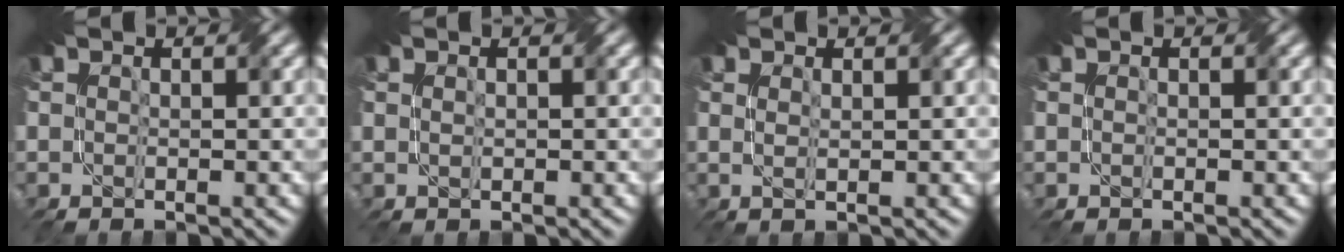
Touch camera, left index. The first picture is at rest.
{"total": 0.0}
{"total": 0.7, "force": [0.5, 0.2, 0.5], "torque": [-0.004, 0.002, 0.005]}
{"total": 0.0}